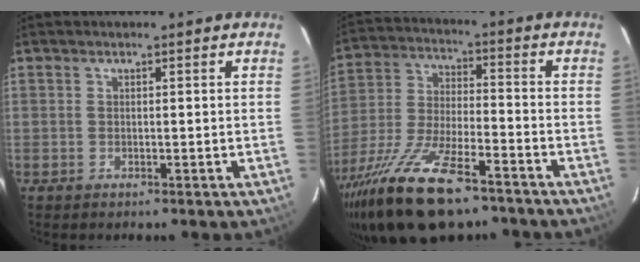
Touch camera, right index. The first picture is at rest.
{"total": 20.7, "force": [-14.3, 6.9, 13.3], "torque": [-0.275, -0.046, -0.253]}